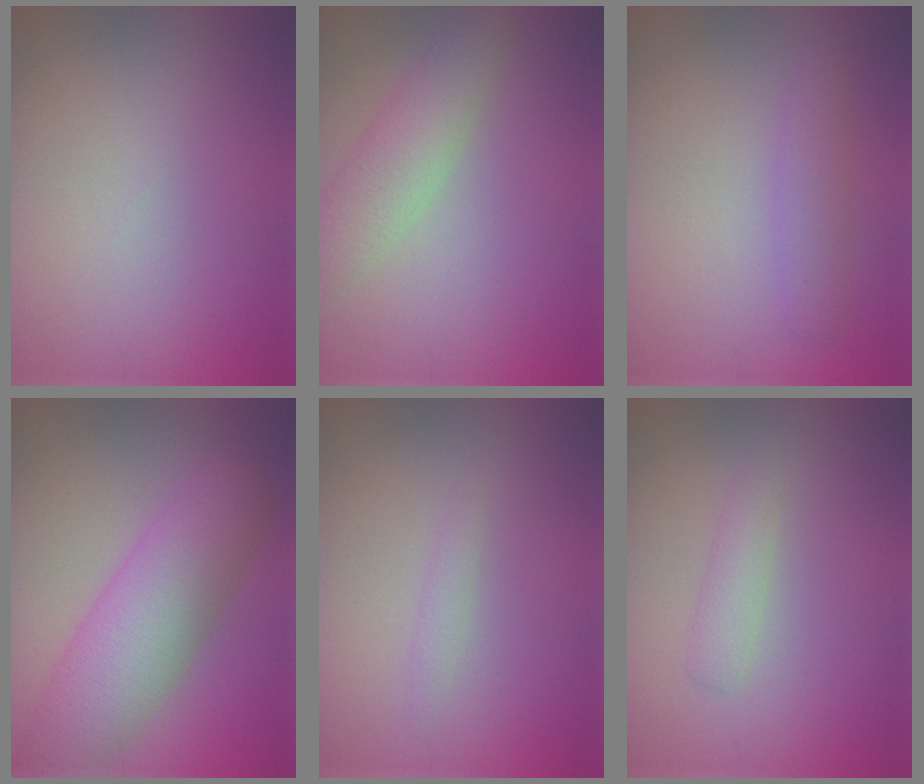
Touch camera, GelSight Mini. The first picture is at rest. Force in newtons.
{"total": 4.1, "press": 4.1, "slide": 0.0}
{"total": 2.2, "press": 2.2, "slide": 0.2}
{"total": 7.7, "press": 7.7, "slide": 0.2}
{"total": 0.9, "press": 0.9, "slide": 0.0}
{"total": 1.7, "press": 1.7, "slide": 0.1}